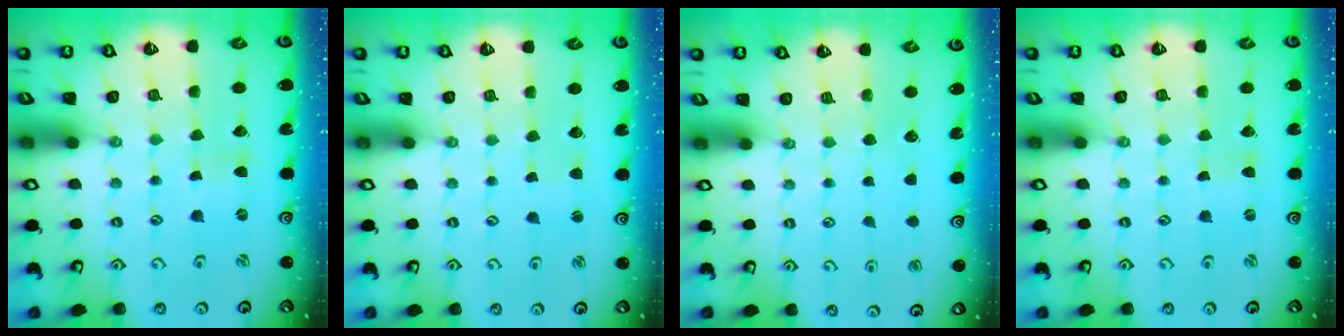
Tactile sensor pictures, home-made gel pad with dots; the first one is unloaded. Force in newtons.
{"total": 1.6, "press": 1.6, "slide": 0.2}
{"total": 0.0}
{"total": 0.0}